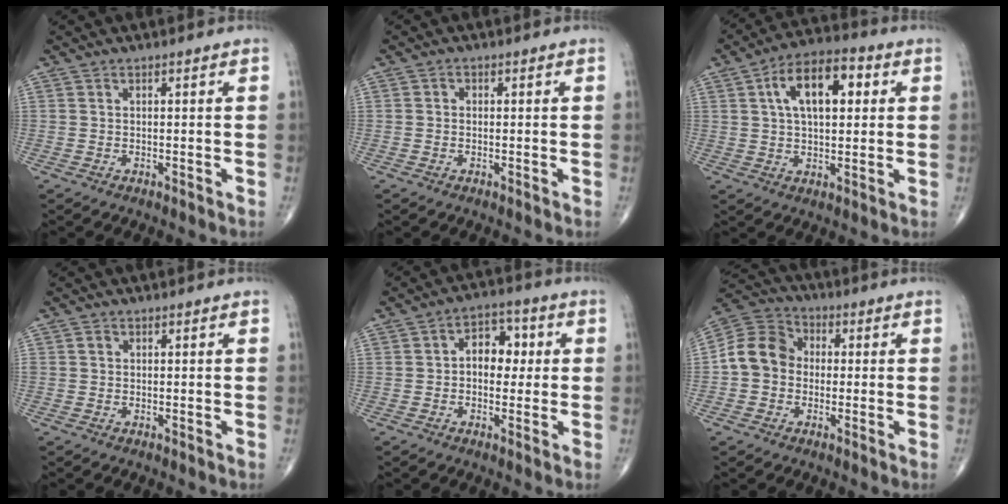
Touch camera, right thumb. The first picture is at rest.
{"total": 0.8, "force": [-0.1, 0.7, 0.3], "torque": [0.002, 0.003, -0.006]}
{"total": 12.8, "force": [3.4, 6.7, 10.4], "torque": [-0.155, 0.017, 0.048]}
{"total": 0.9, "force": [0.2, 0.8, 0.4], "torque": [-0.002, 0.002, 0.002]}
{"total": 7.5, "force": [0.6, 5.3, 5.2], "torque": [-0.039, 0.019, 0.001]}
{"total": 9.8, "force": [-0.5, 8.4, 5.1], "torque": [-0.080, 0.033, -0.023]}